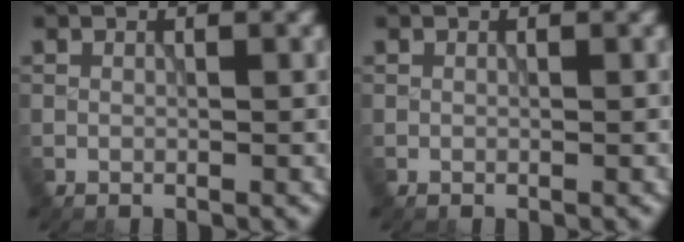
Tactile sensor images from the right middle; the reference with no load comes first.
{"total": 0.0}